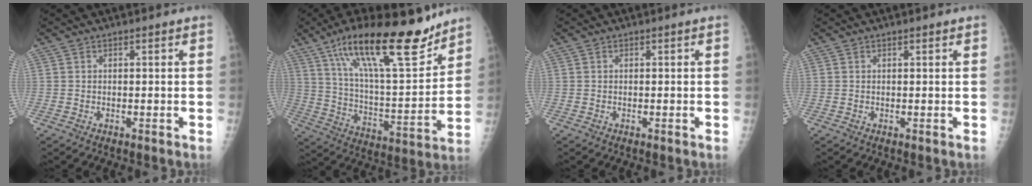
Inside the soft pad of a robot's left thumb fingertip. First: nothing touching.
{"total": 23.2, "force": [16.0, 5.8, 15.8], "torque": [-0.236, -0.070, 0.271]}
{"total": 0.0}
{"total": 0.8, "force": [0.6, 0.2, 0.5], "torque": [-0.006, -0.001, 0.007]}